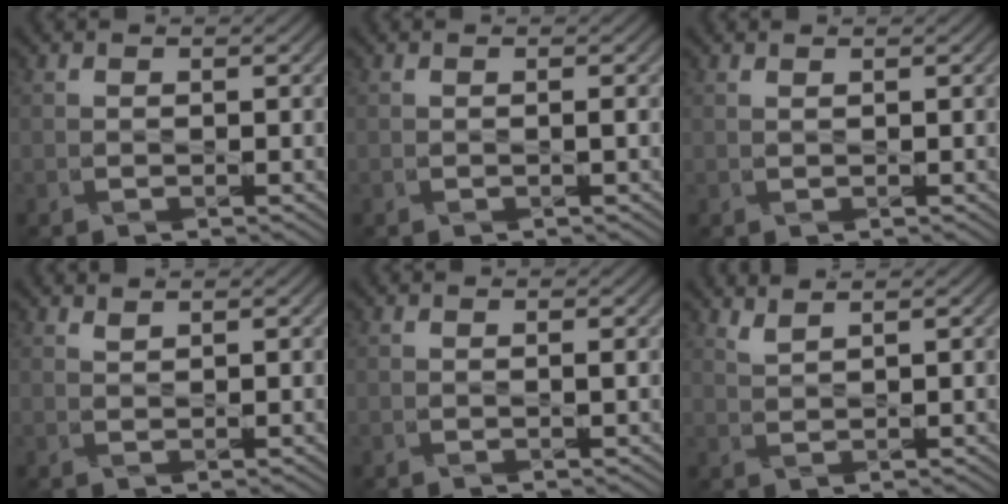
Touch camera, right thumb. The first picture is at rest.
{"total": 0.0}
{"total": 1.0, "force": [0.8, -0.2, -0.6], "torque": [0.016, 0.001, 0.016]}
{"total": 1.9, "force": [1.4, -0.3, -1.2], "torque": [0.025, -0.002, 0.029]}
{"total": 0.0}
{"total": 2.3, "force": [2.2, -0.2, -0.7], "torque": [0.018, 0.001, 0.044]}